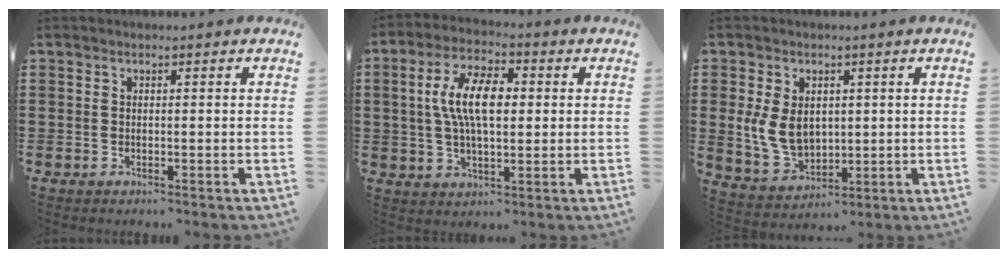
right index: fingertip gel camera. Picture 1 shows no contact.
{"total": 9.0, "force": [1.1, 4.2, 7.9], "torque": [-0.169, 0.011, 0.013]}
{"total": 7.2, "force": [0.8, 5.2, 4.8], "torque": [-0.124, 0.007, 0.012]}